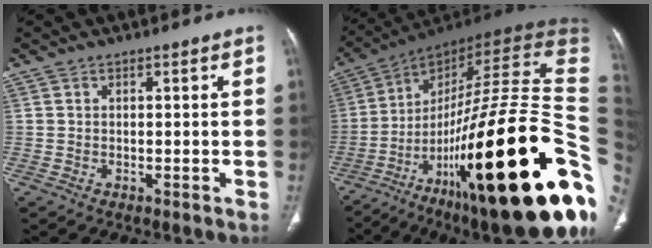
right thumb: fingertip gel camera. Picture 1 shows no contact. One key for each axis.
{"total": 46.2, "fx": -10.2, "fy": 12.0, "fz": 43.5, "tx": -0.576, "ty": 0.054, "tz": -0.159}